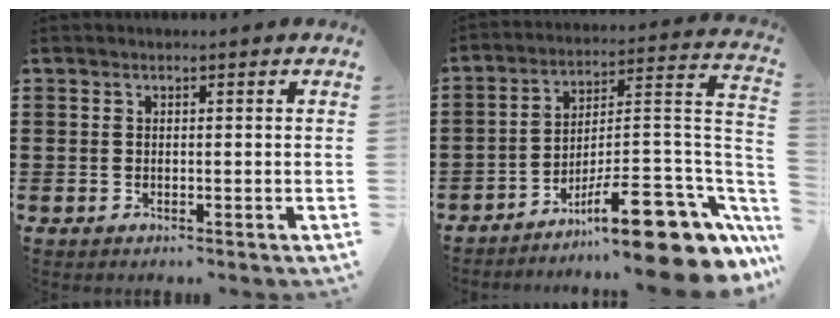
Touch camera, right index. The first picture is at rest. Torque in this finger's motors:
{"motor_torque": [0.09, -0.01, -0.17, -0.21]}